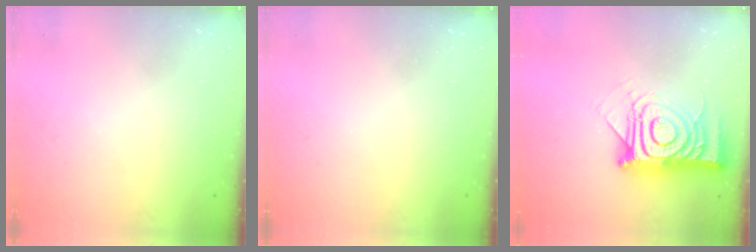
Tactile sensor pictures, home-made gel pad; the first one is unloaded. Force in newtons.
{"total": 0.0}
{"total": 17.9, "press": 17.9, "slide": 1.3}